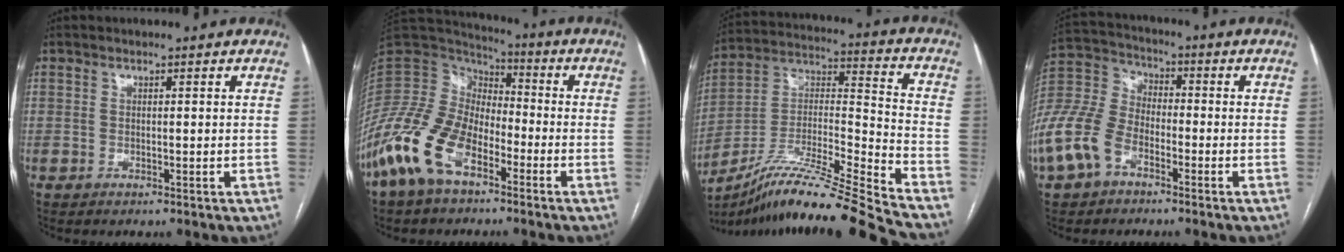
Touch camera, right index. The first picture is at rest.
{"total": 14.3, "force": [-7.9, 7.0, 9.7], "torque": [-0.224, 0.003, -0.160]}
{"total": 22.1, "force": [-18.7, -2.1, 11.6], "torque": [-0.211, -0.005, -0.333]}
{"total": 13.1, "force": [-6.4, 7.9, 8.2], "torque": [-0.212, 0.011, -0.134]}